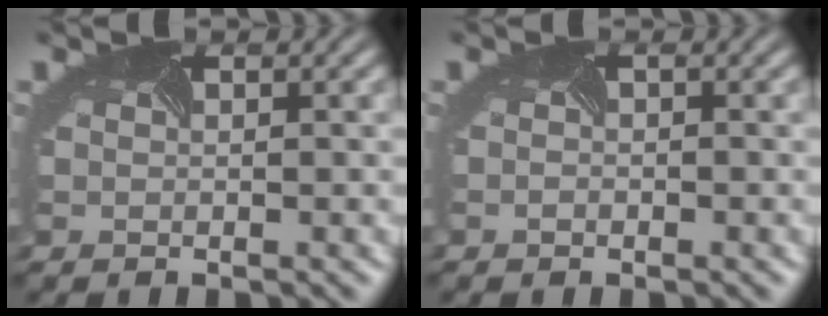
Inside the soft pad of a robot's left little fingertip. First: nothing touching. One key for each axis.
{"total": 0.6, "fx": -0.4, "fy": 0.3, "fz": 0.4, "tx": -0.001, "ty": -0.001, "tz": -0.001}